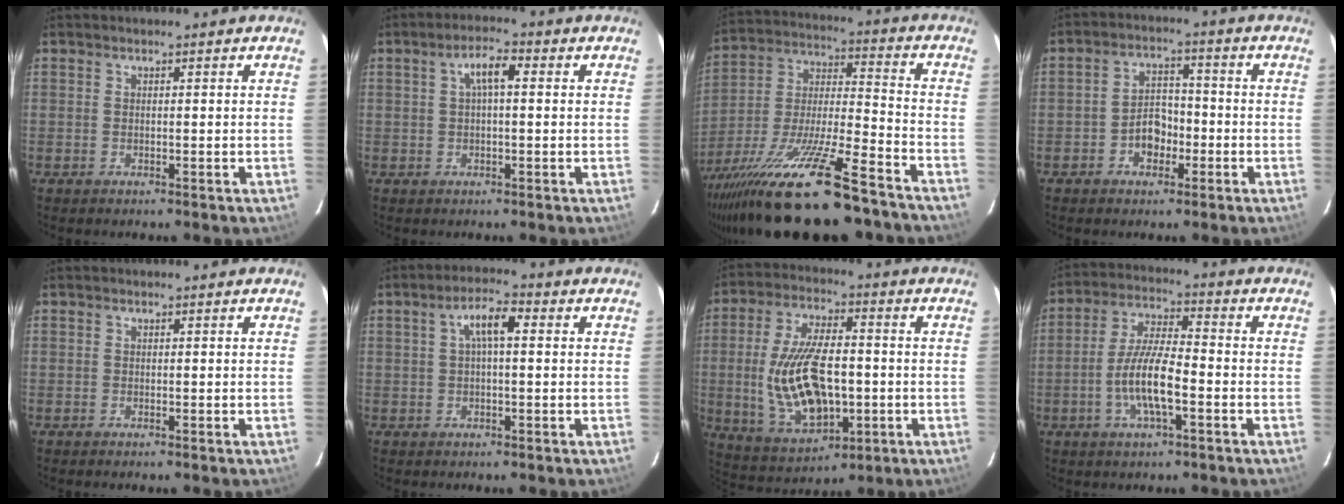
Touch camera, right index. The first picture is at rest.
{"total": 4.2, "force": [0.8, 1.4, 3.9], "torque": [-0.074, 0.014, 0.016]}
{"total": 24.9, "force": [-18.2, 4.6, 16.4], "torque": [-0.311, -0.047, -0.295]}
{"total": 5.6, "force": [-2.3, 4.0, 3.2], "torque": [-0.060, 0.017, -0.032]}
{"total": 0.0}
{"total": 5.0, "force": [0.9, 1.6, 4.6], "torque": [-0.087, 0.016, 0.018]}
{"total": 17.2, "force": [-1.8, 8.5, 14.8], "torque": [-0.303, -0.006, -0.014]}
{"total": 9.5, "force": [-3.2, 2.4, 8.7], "torque": [-0.174, 0.000, -0.061]}